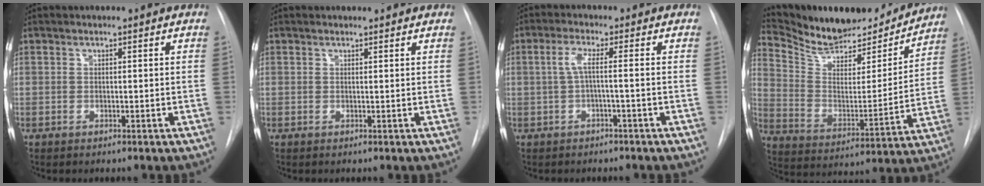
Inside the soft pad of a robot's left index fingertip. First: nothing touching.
{"total": 1.8, "force": [1.8, 0.2, 0.0], "torque": [-0.006, 0.005, 0.024]}
{"total": 3.1, "force": [-0.4, -0.2, 3.1], "torque": [-0.066, 0.011, -0.004]}
{"total": 20.6, "force": [19.3, 4.7, 5.4], "torque": [-0.091, -0.021, 0.303]}